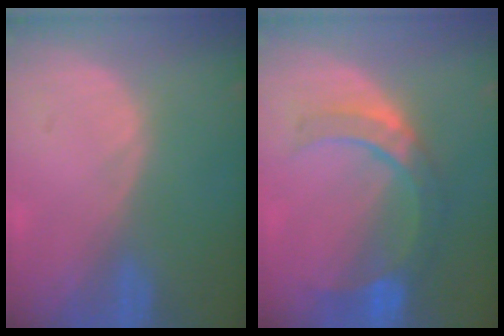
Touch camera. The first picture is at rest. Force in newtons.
{"total": 7.1, "press": 7.0, "slide": 0.8}